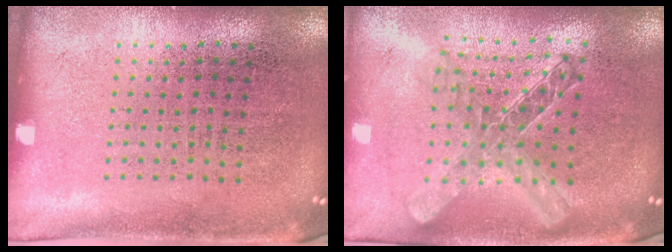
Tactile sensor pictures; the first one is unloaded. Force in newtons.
{"total": 1.9, "press": 1.6, "slide": 1.1}